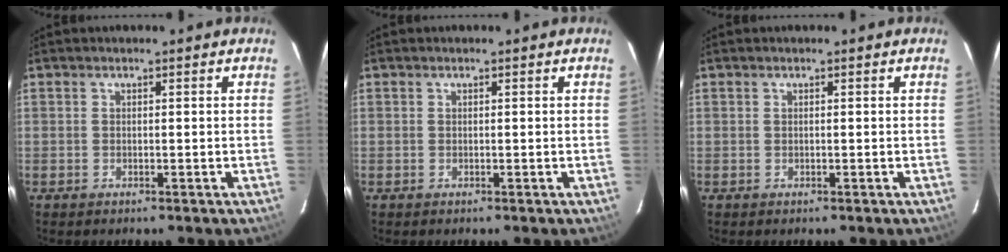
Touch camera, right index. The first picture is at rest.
{"total": 0.0}
{"total": 0.0}